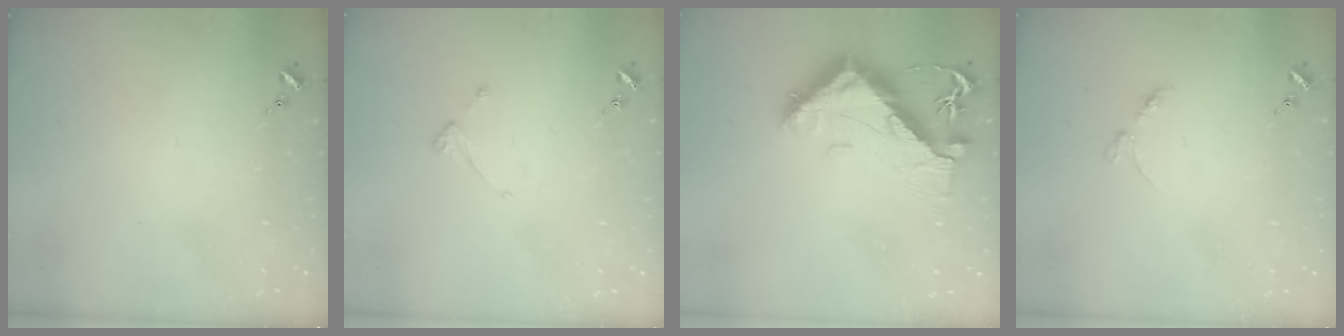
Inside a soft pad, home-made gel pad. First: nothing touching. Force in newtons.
{"total": 3.4, "press": 3.4, "slide": 0.1}
{"total": 11.0, "press": 10.9, "slide": 1.0}
{"total": 2.9, "press": 2.8, "slide": 0.4}